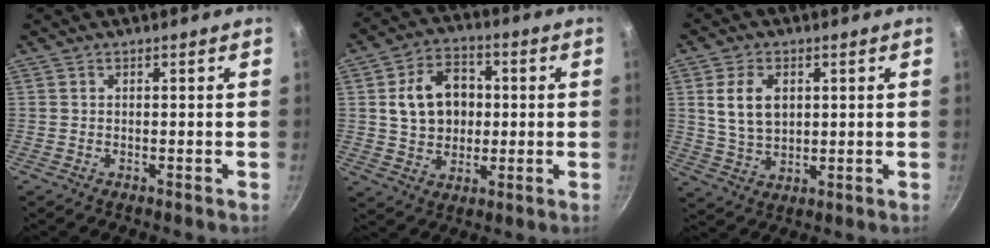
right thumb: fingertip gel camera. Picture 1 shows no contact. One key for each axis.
{"total": 12.3, "fx": 1.6, "fy": 9.4, "fz": 7.8, "tx": -0.100, "ty": 0.009, "tz": 0.028}
{"total": 8.6, "fx": 2.3, "fy": 5.7, "fz": 6.1, "tx": -0.100, "ty": -0.009, "tz": 0.051}